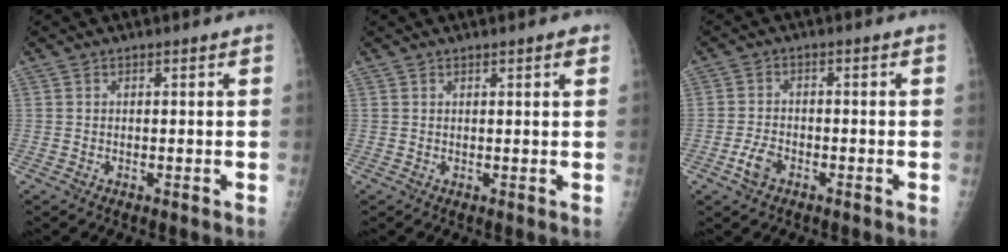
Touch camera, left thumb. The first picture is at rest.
{"total": 1.7, "force": [1.0, 0.3, 1.3], "torque": [-0.017, -0.003, 0.012]}
{"total": 3.7, "force": [-2.0, 2.2, 2.2], "torque": [-0.044, 0.011, -0.037]}